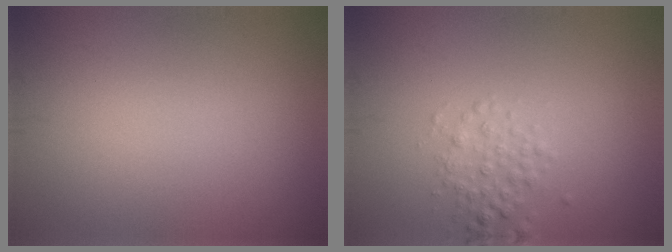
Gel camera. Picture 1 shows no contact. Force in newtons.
{"total": 2.0, "press": 2.0, "slide": 0.1}